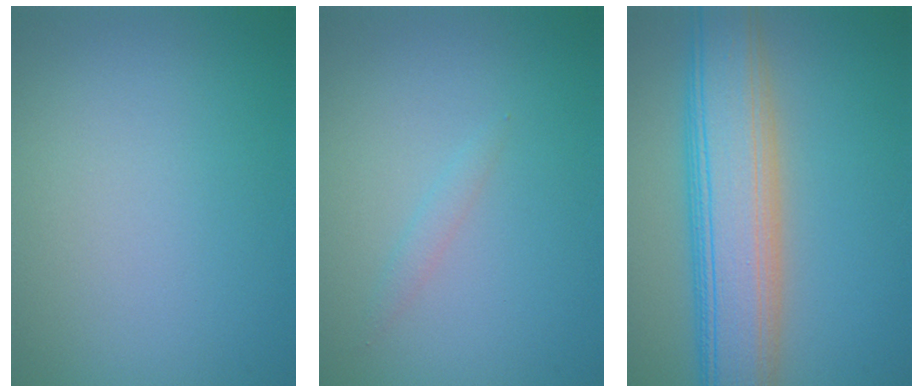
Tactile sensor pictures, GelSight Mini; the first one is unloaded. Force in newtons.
{"total": 0.7, "press": 0.7, "slide": 0.1}
{"total": 8.9, "press": 8.9, "slide": 0.6}